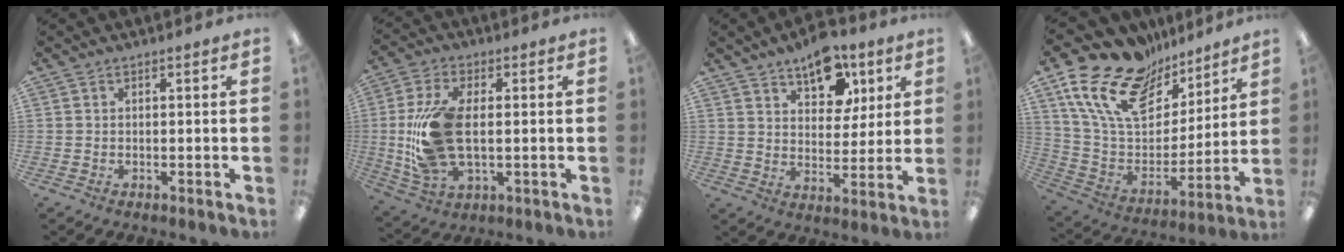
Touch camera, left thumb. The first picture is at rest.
{"total": 17.5, "force": [0.5, 9.7, 14.5], "torque": [-0.303, -0.009, 0.009]}
{"total": 12.2, "force": [8.0, 7.0, 5.9], "torque": [-0.069, -0.037, 0.140]}
{"total": 19.8, "force": [13.1, 11.1, 9.8], "torque": [-0.204, -0.082, 0.239]}